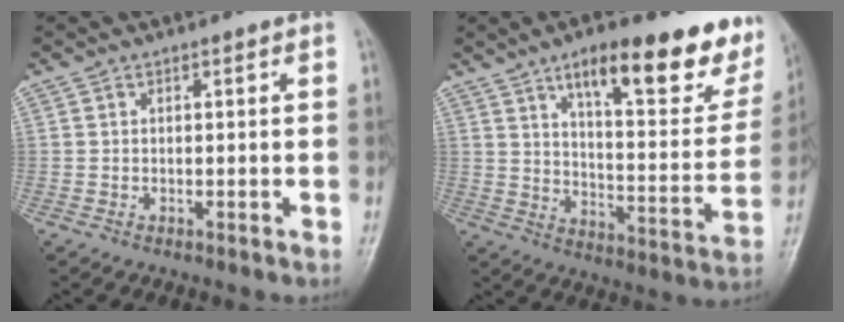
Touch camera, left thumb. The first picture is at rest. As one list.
[{"total": 22.5, "force": [14.2, 7.3, 15.8], "torque": [-0.166, -0.059, 0.204]}]